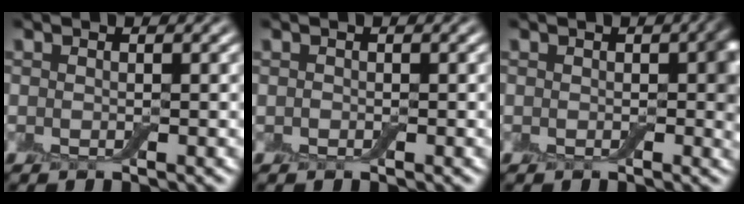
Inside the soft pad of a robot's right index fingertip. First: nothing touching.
{"total": 0.0}
{"total": 2.2, "force": [0.1, 1.4, 1.7], "torque": [-0.017, -0.002, -0.004]}